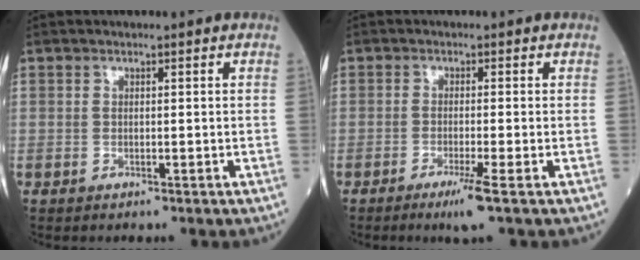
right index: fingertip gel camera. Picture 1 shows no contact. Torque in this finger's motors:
{"motor_torque": [0.42, -0.29, 0.20, 0.06]}